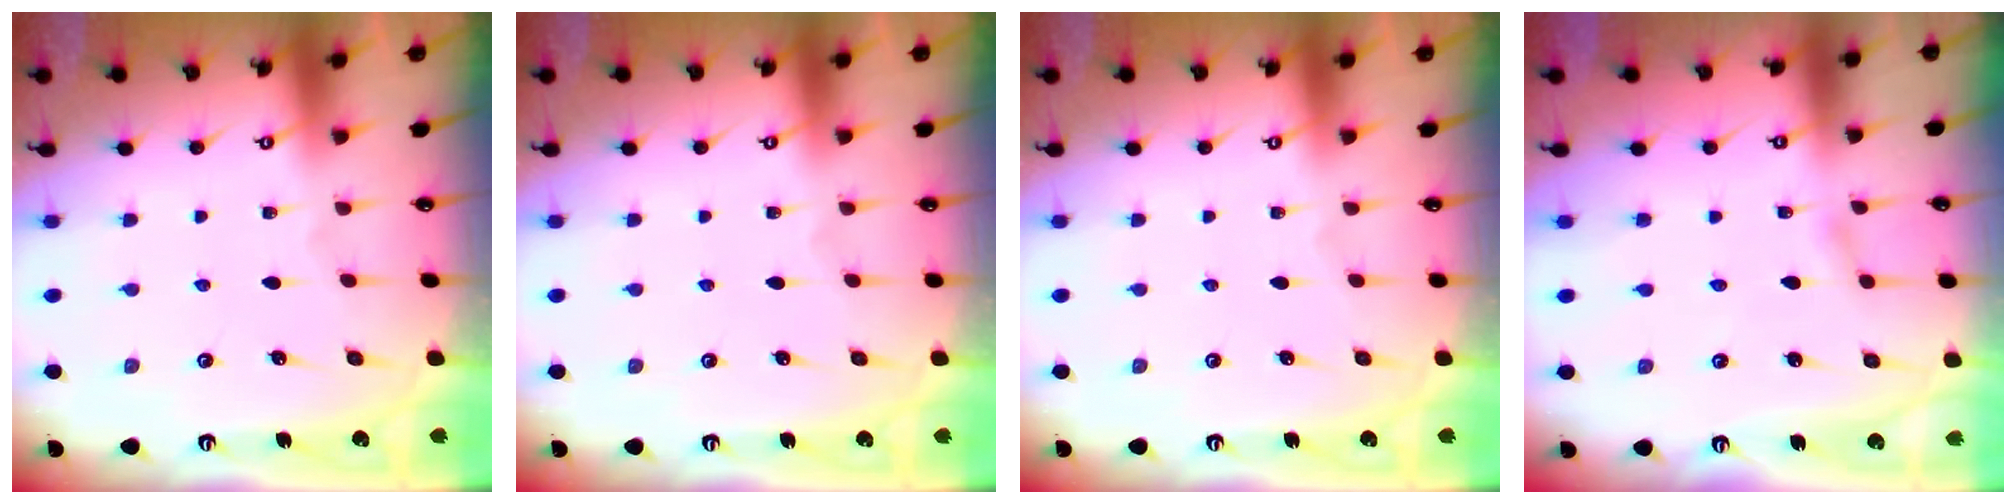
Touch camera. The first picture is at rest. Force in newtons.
{"total": 0.0}
{"total": 0.0}
{"total": 1.9, "press": 1.9, "slide": 0.2}